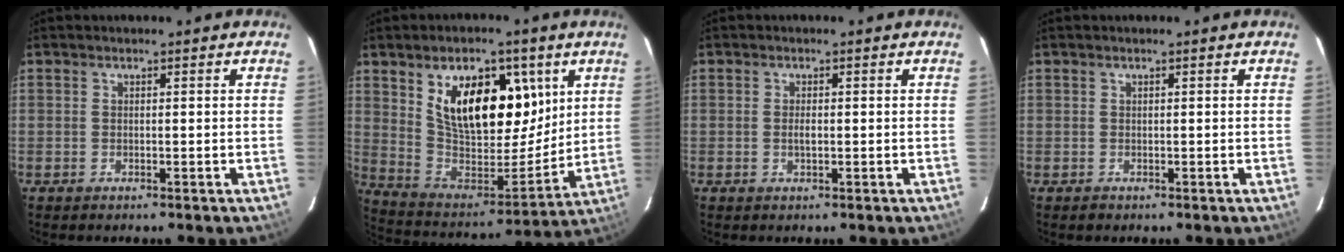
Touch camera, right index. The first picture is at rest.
{"total": 19.9, "force": [8.2, 10.8, 14.6], "torque": [-0.260, 0.008, 0.157]}
{"total": 1.5, "force": [-0.1, 0.7, 1.4], "torque": [-0.026, 0.000, -0.002]}
{"total": 0.8, "force": [-0.2, 0.7, 0.0], "torque": [0.000, 0.002, 0.001]}